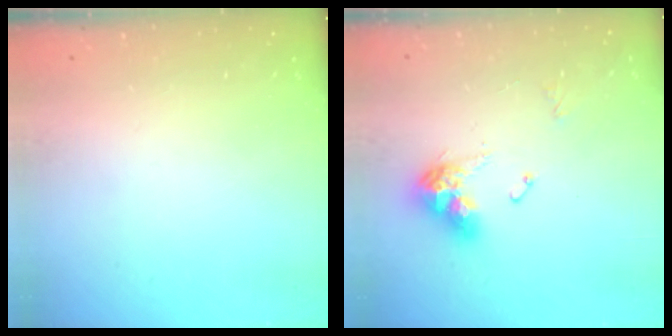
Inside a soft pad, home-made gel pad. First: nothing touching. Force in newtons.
{"total": 11.0, "press": 10.9, "slide": 1.3}